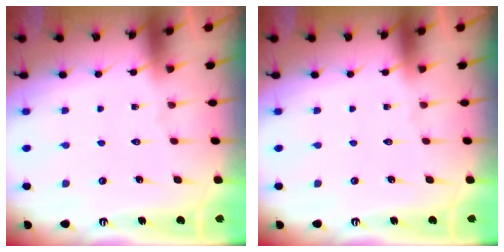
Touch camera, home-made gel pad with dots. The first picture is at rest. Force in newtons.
{"total": 0.0}